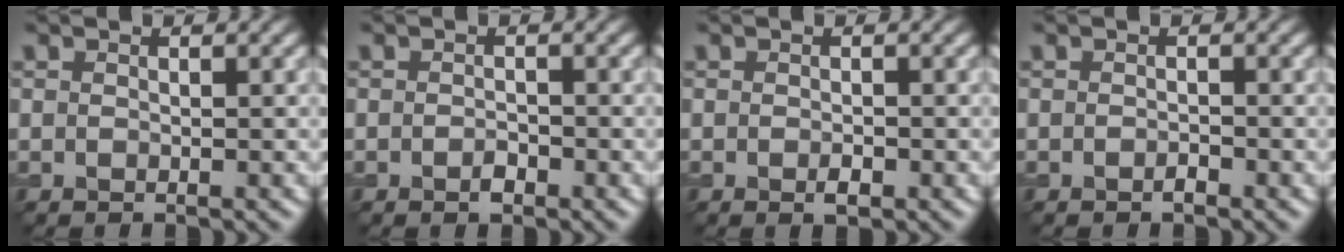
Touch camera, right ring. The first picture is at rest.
{"total": 1.1, "force": [-0.6, 0.5, 0.7], "torque": [-0.012, 0.000, -0.010]}
{"total": 1.1, "force": [-0.4, 0.5, 0.9], "torque": [-0.015, -0.002, -0.006]}
{"total": 0.6, "force": [-0.5, 0.2, 0.4], "torque": [-0.007, 0.001, -0.008]}